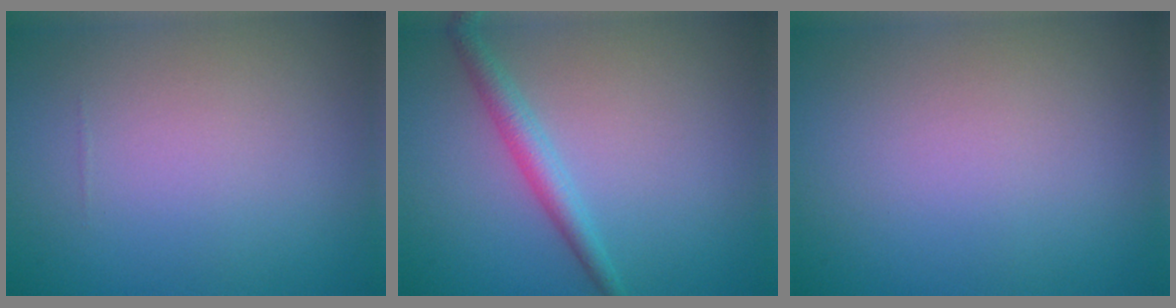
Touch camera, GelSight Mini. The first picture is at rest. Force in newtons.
{"total": 2.4, "press": 2.4, "slide": 0.1}
{"total": 0.0}